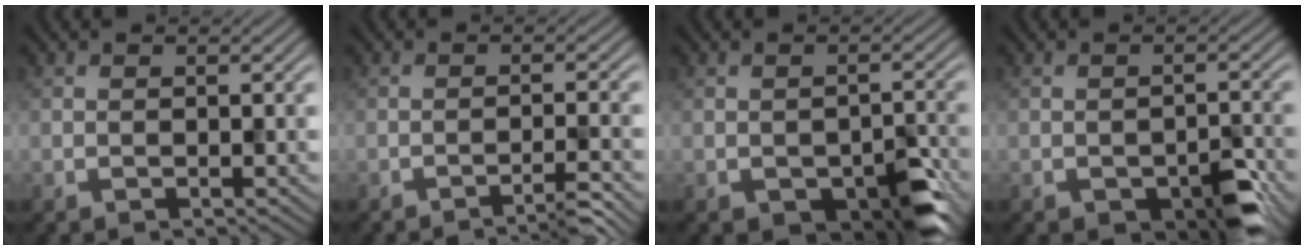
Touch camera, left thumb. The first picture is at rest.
{"total": 3.2, "force": [-2.3, 0.0, 2.2], "torque": [-0.028, 0.009, -0.052]}
{"total": 5.2, "force": [-2.4, 2.6, 3.7], "torque": [-0.049, -0.005, -0.028]}
{"total": 4.3, "force": [-2.2, 2.0, 3.1], "torque": [-0.043, -0.003, -0.027]}